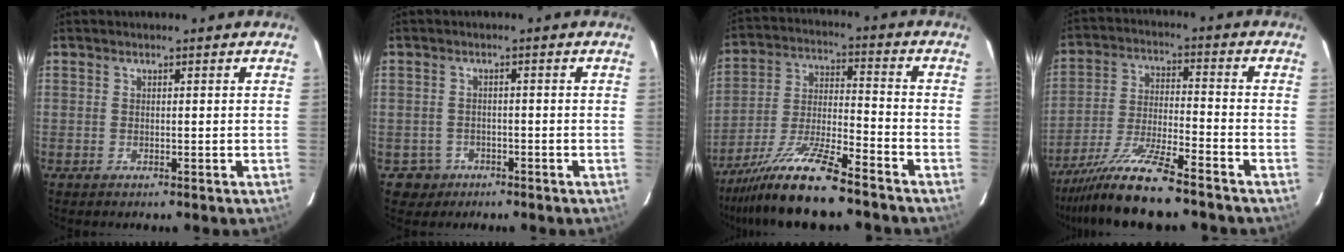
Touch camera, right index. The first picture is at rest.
{"total": 3.1, "force": [-1.5, 2.7, -0.4], "torque": [0.008, 0.014, -0.022]}
{"total": 13.5, "force": [-10.5, 0.9, 8.4], "torque": [-0.158, -0.015, -0.189]}
{"total": 12.0, "force": [-9.7, 0.4, 7.0], "torque": [-0.130, -0.018, -0.174]}